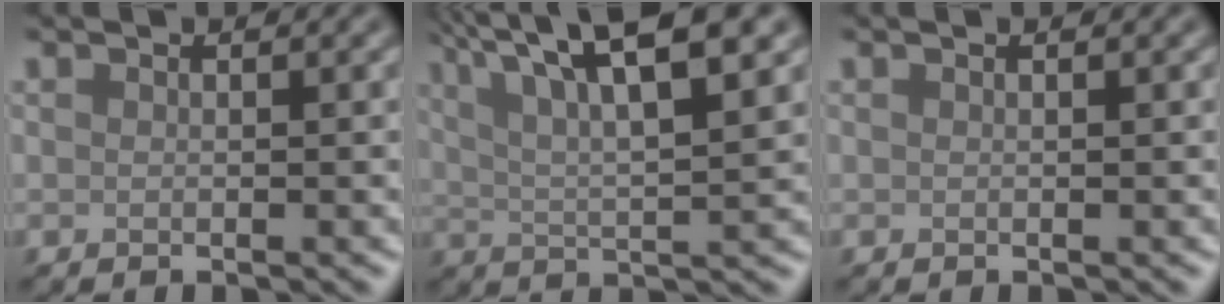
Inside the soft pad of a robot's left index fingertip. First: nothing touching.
{"total": 9.3, "force": [5.4, 2.3, 7.2], "torque": [-0.107, 0.023, 0.076]}
{"total": 0.0}